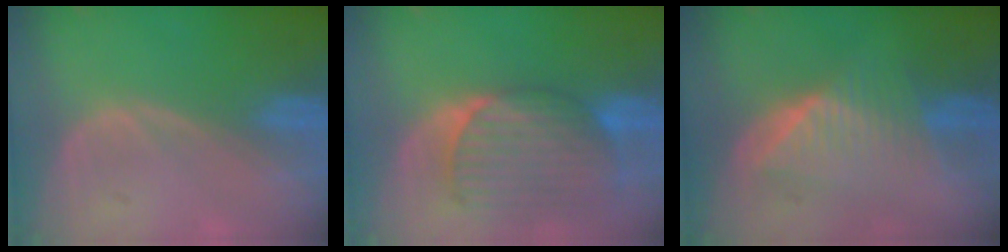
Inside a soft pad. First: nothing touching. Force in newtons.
{"total": 9.4, "press": 8.3, "slide": 4.4}
{"total": 6.5, "press": 6.5, "slide": 0.6}